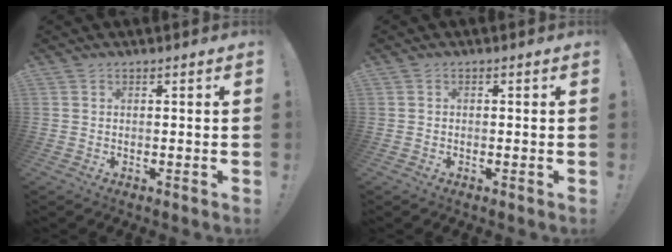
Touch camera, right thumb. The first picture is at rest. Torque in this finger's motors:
{"motor_torque": [-0.08, 0.11, -0.22, 0.32, -0.04]}